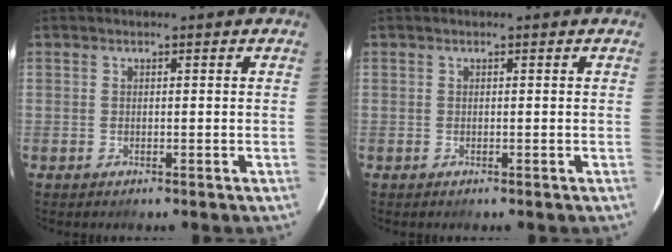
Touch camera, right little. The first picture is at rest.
{"total": 0.0}